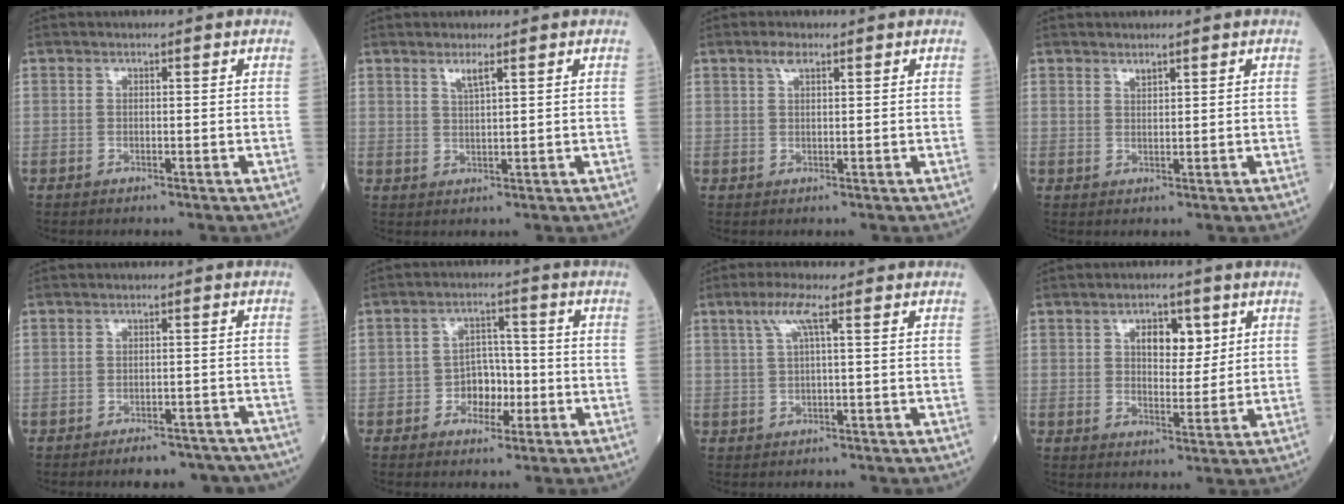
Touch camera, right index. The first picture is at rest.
{"total": 2.2, "force": [1.4, 0.1, 1.7], "torque": [-0.038, -0.001, 0.028]}
{"total": 1.8, "force": [1.2, 0.5, 1.3], "torque": [-0.028, 0.007, 0.022]}
{"total": 1.1, "force": [1.0, 0.3, 0.5], "torque": [-0.010, -0.002, 0.019]}
{"total": 8.2, "force": [-7.3, 2.8, 2.5], "torque": [-0.014, 0.009, -0.084]}
{"total": 5.0, "force": [-1.7, 3.4, 3.3], "torque": [-0.047, 0.013, -0.028]}
{"total": 3.6, "force": [1.3, -0.1, 3.3], "torque": [-0.074, 0.015, 0.029]}
{"total": 5.6, "force": [2.0, 3.0, 4.2], "torque": [-0.062, 0.007, 0.033]}